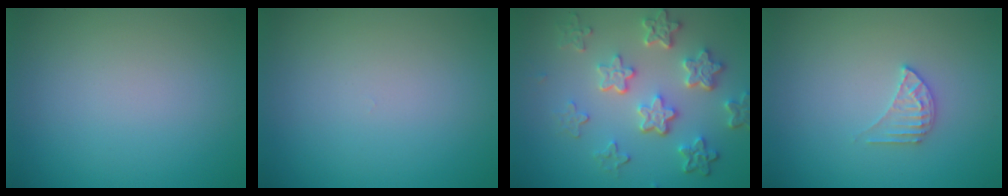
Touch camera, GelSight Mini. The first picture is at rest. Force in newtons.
{"total": 0.0}
{"total": 5.8, "press": 4.4, "slide": 3.8}
{"total": 1.7, "press": 1.7, "slide": 0.1}